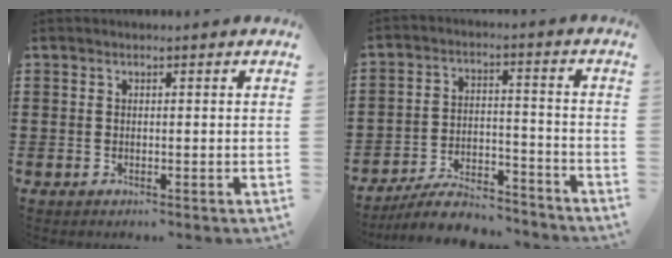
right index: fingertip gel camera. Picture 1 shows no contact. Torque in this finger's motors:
{"motor_torque": [-1.50, 0.55, -0.97, -0.21]}